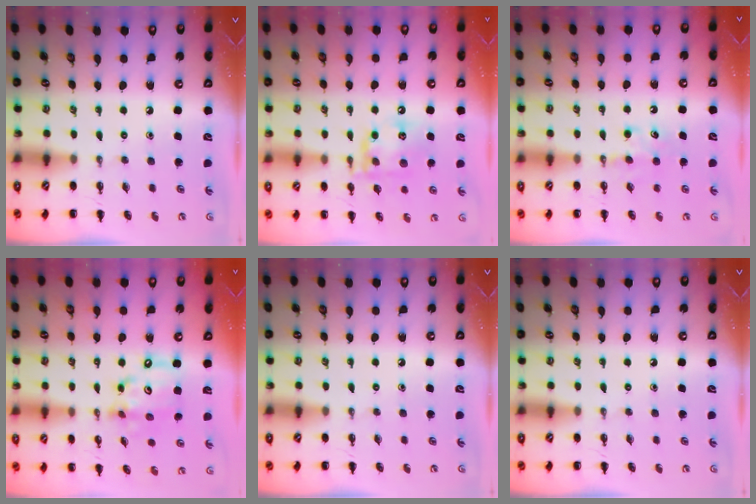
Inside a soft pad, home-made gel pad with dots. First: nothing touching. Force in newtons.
{"total": 15.4, "press": 15.3, "slide": 2.0}
{"total": 6.4, "press": 6.2, "slide": 1.6}
{"total": 11.3, "press": 10.9, "slide": 2.7}
{"total": 0.0}
{"total": 0.0}